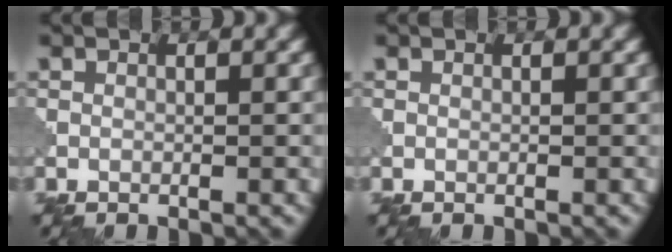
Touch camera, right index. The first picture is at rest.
{"total": 0.0}